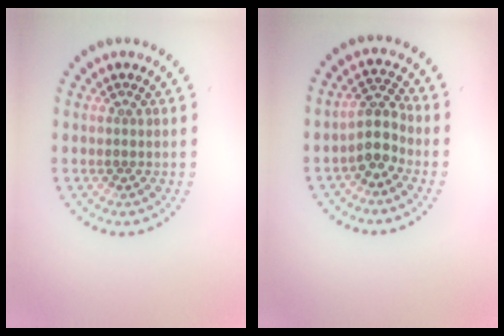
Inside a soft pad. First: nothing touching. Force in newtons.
{"total": 2.8, "press": 2.3, "slide": 1.6}